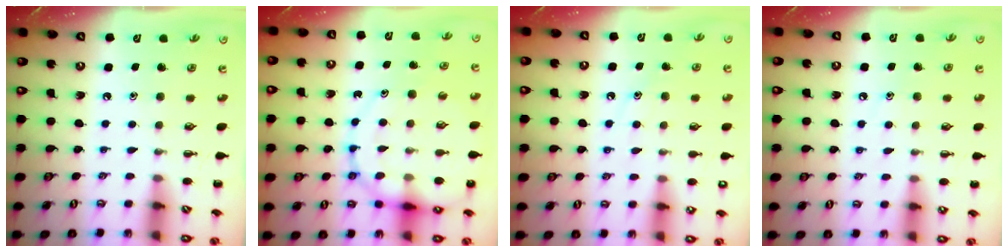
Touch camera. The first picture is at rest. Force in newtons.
{"total": 15.1, "press": 14.8, "slide": 3.0}
{"total": 9.3, "press": 9.2, "slide": 1.5}
{"total": 6.2, "press": 6.0, "slide": 1.6}